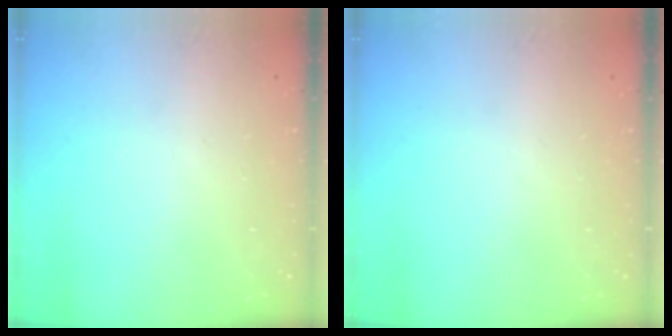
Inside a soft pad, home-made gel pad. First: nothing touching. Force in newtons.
{"total": 0.0}